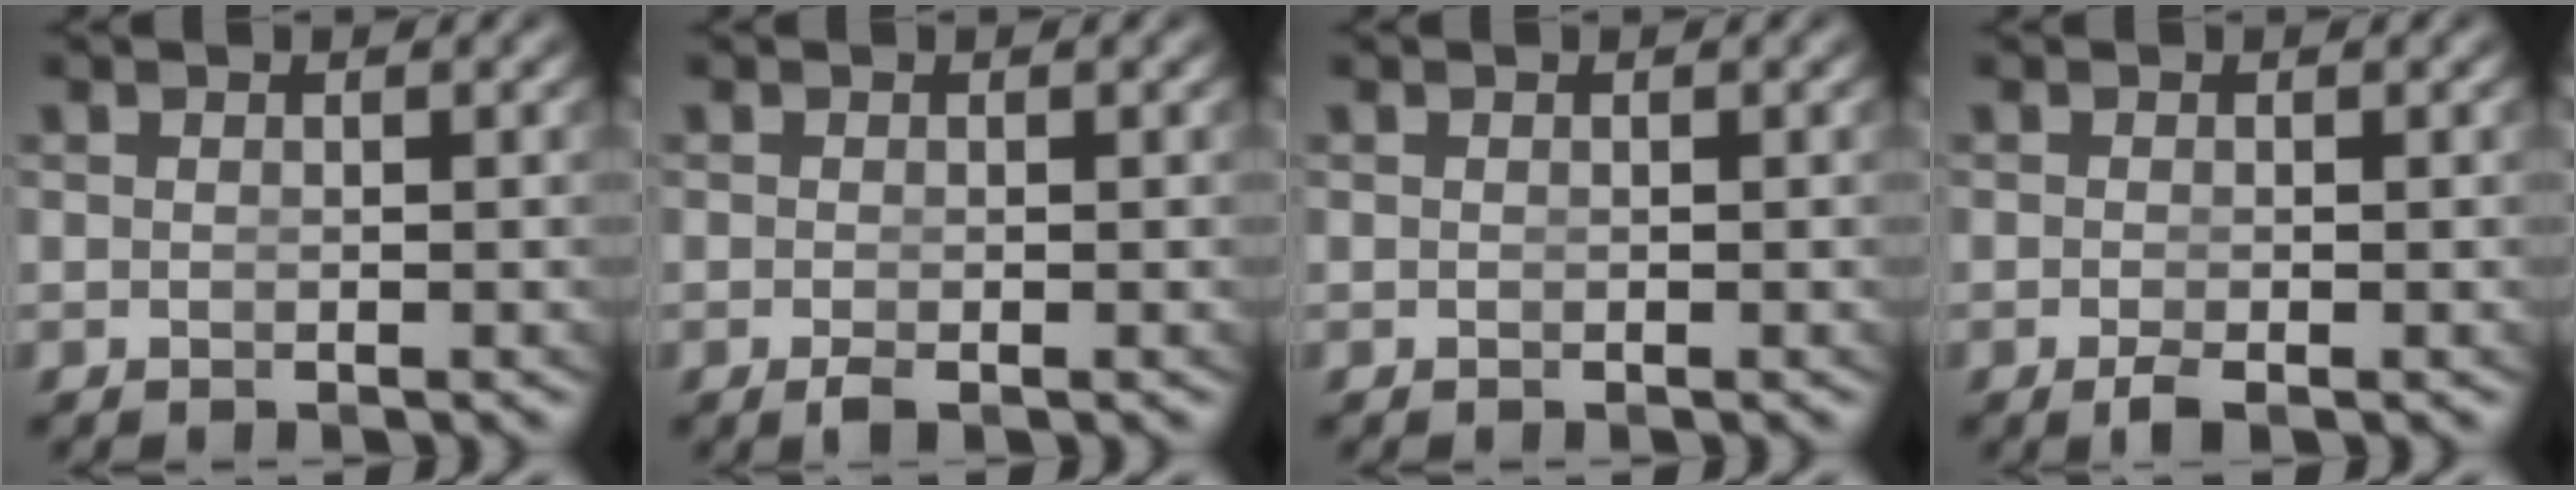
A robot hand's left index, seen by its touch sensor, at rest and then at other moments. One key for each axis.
{"total": 1.0, "fx": -0.8, "fy": 0.2, "fz": 0.5, "tx": -0.016, "ty": -0.007, "tz": -0.011}
{"total": 0.0}
{"total": 1.4, "fx": -1.1, "fy": 0.2, "fz": 0.8, "tx": -0.021, "ty": -0.010, "tz": -0.015}